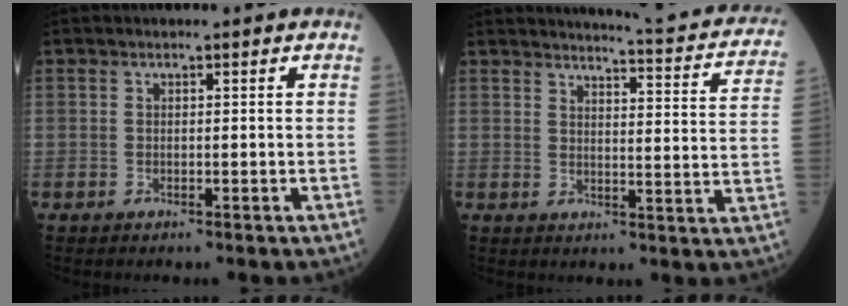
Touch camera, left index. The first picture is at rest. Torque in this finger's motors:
{"motor_torque": [-0.24, -0.42, 0.04, 0.02]}